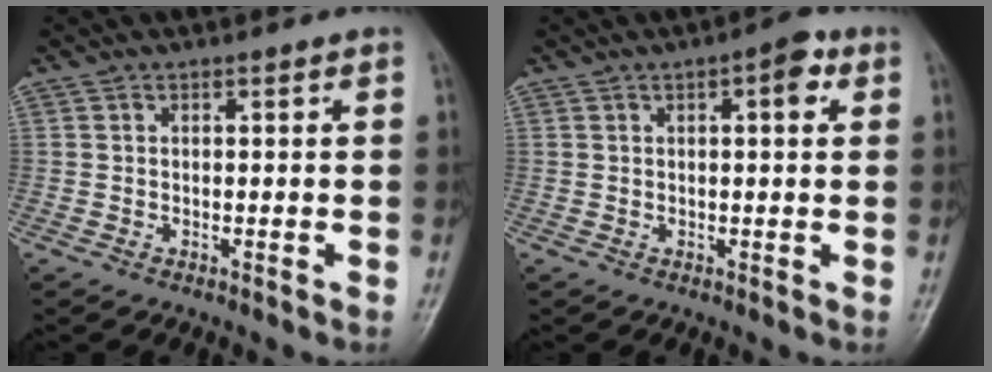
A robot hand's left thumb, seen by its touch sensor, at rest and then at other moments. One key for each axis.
{"total": 4.3, "fx": 1.6, "fy": 1.6, "fz": 3.6, "tx": -0.041, "ty": 0.003, "tz": 0.015}